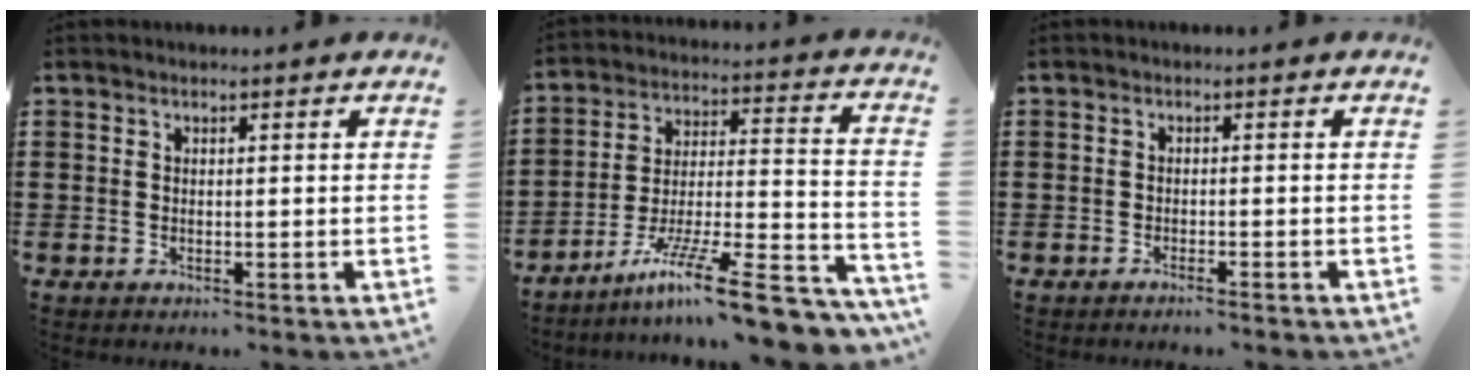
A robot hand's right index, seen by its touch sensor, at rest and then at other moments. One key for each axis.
{"total": 14.6, "fx": -10.5, "fy": 2.1, "fz": 9.9, "tx": -0.150, "ty": 0.028, "tz": -0.184}
{"total": 1.0, "fx": -0.9, "fy": -0.1, "fz": 0.3, "tx": -0.006, "ty": 0.000, "tz": -0.018}